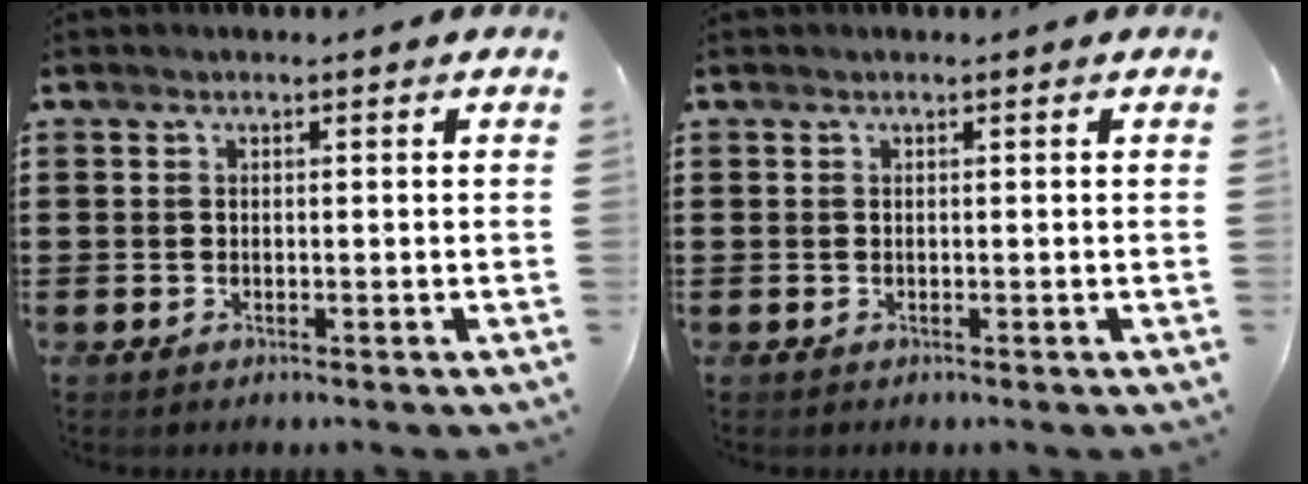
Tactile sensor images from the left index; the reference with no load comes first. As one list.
[{"total": 0.0}]